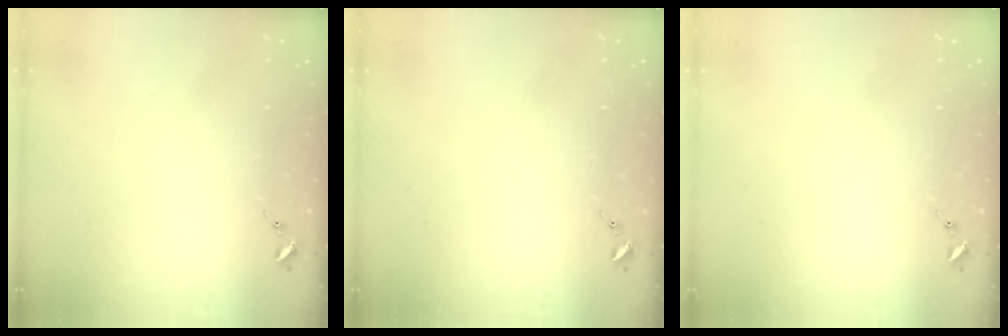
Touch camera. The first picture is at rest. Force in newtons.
{"total": 0.0}
{"total": 0.0}